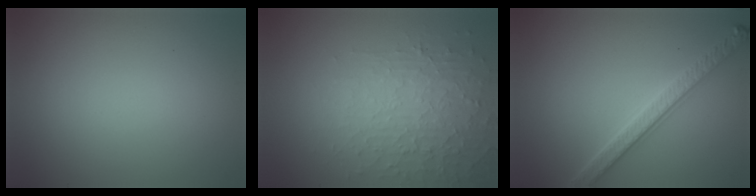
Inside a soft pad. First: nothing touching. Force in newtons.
{"total": 3.9, "press": 3.8, "slide": 0.8}
{"total": 3.6, "press": 3.2, "slide": 1.6}